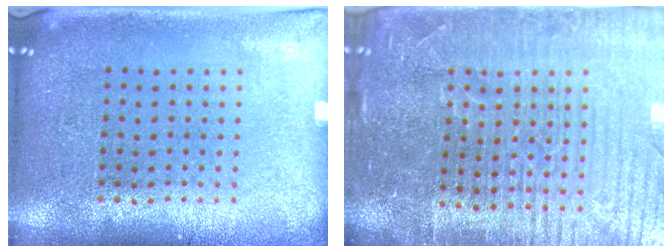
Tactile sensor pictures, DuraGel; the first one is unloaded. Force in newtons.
{"total": 5.1, "press": 4.7, "slide": 2.0}